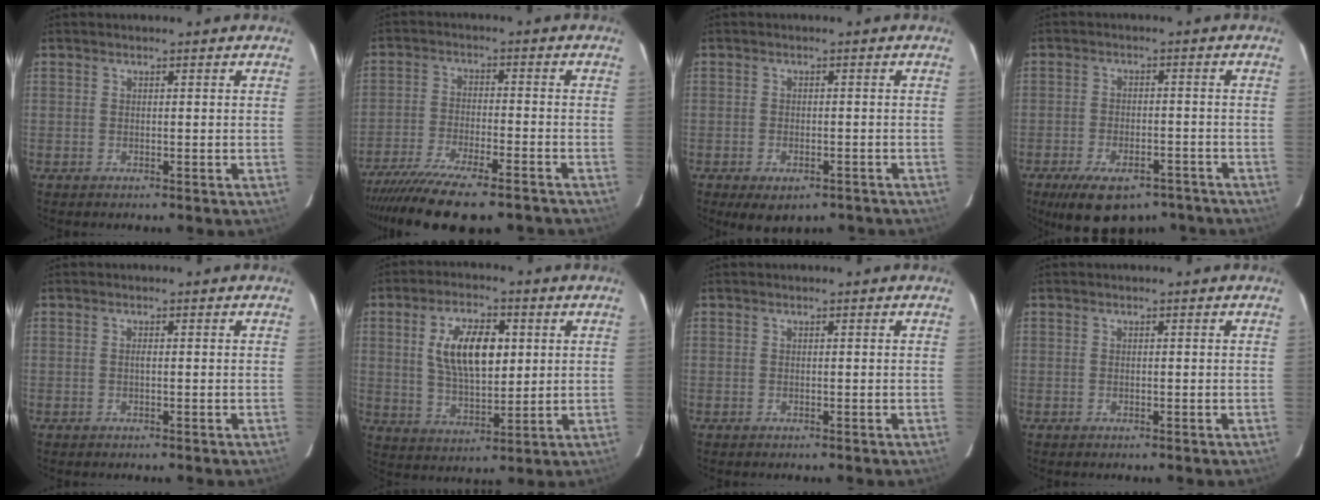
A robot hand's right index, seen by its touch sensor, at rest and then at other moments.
{"total": 20.1, "force": [-16.7, 4.2, 10.3], "torque": [-0.206, -0.045, -0.263]}
{"total": 6.9, "force": [-4.6, 3.3, 3.9], "torque": [-0.079, -0.015, -0.060]}
{"total": 13.9, "force": [-9.8, 6.4, 7.4], "torque": [-0.150, -0.011, -0.140]}
{"total": 0.5, "force": [-0.1, 0.0, 0.5], "torque": [-0.009, 0.003, -0.003]}
{"total": 11.9, "force": [2.8, 5.6, 10.1], "torque": [-0.186, 0.009, 0.056]}
{"total": 0.0}
{"total": 0.0}